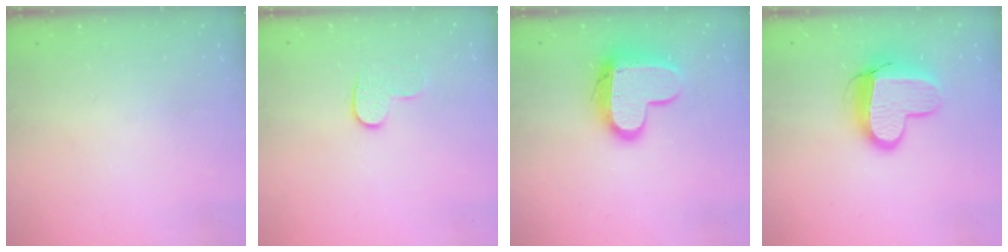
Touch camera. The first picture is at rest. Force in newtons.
{"total": 7.0, "press": 6.9, "slide": 0.6}
{"total": 14.2, "press": 14.1, "slide": 1.1}
{"total": 12.8, "press": 12.8, "slide": 1.3}